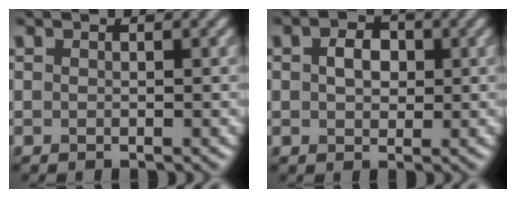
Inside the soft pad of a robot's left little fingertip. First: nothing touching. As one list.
[{"total": 2.7, "force": [0.4, 1.9, 1.8], "torque": [-0.038, 0.004, 0.005]}]